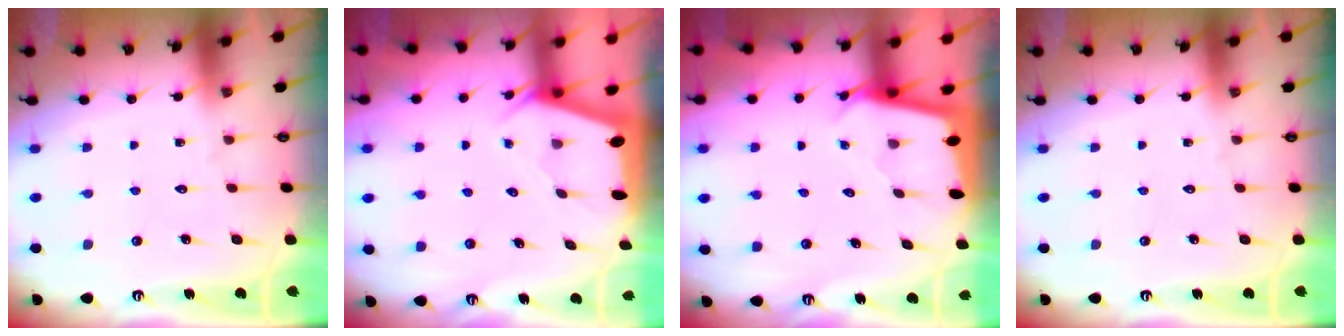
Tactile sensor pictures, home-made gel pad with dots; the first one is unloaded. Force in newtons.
{"total": 1.9, "press": 1.8, "slide": 0.3}
{"total": 2.2, "press": 2.2, "slide": 0.2}
{"total": 0.0}